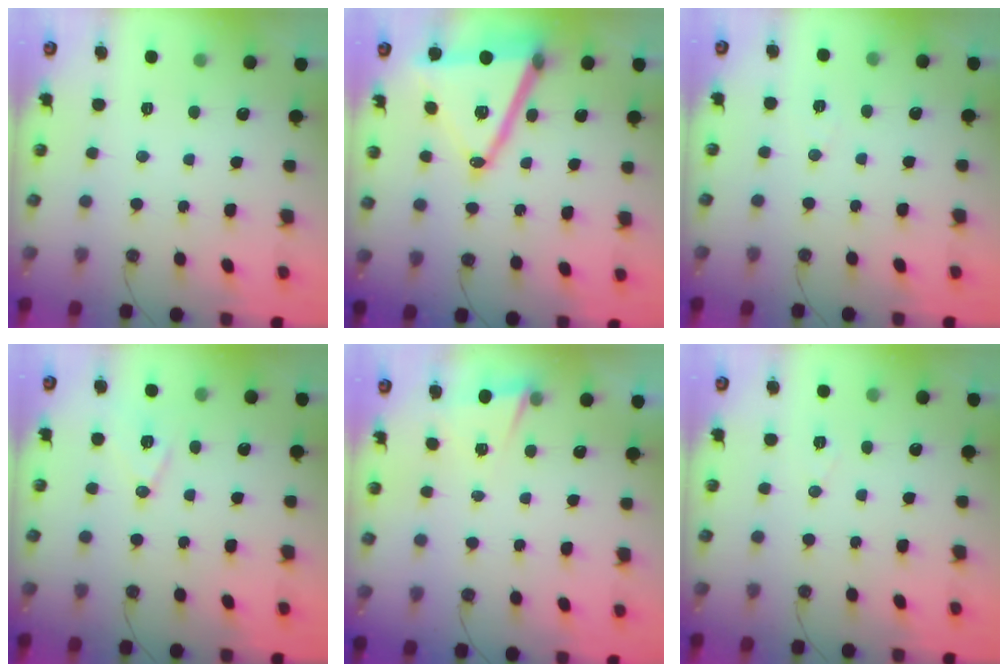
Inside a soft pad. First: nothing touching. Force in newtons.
{"total": 19.9, "press": 19.5, "slide": 3.8}
{"total": 4.5, "press": 3.2, "slide": 3.1}
{"total": 10.0, "press": 9.3, "slide": 3.7}
{"total": 2.8, "press": 2.6, "slide": 1.0}
{"total": 5.3, "press": 2.9, "slide": 4.5}